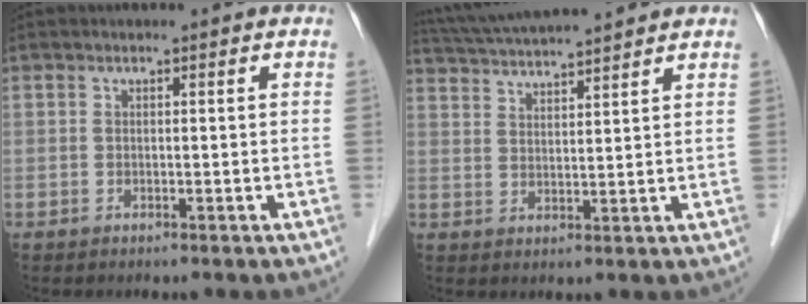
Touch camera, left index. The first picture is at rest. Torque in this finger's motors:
{"motor_torque": [0.24, -0.24, 0.41, 0.13]}